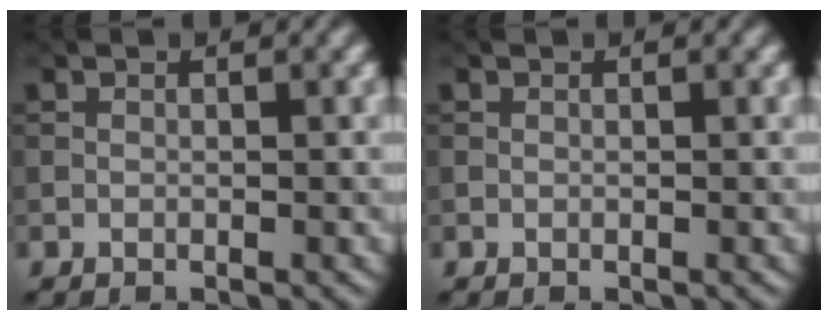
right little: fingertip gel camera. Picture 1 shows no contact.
{"total": 0.0}